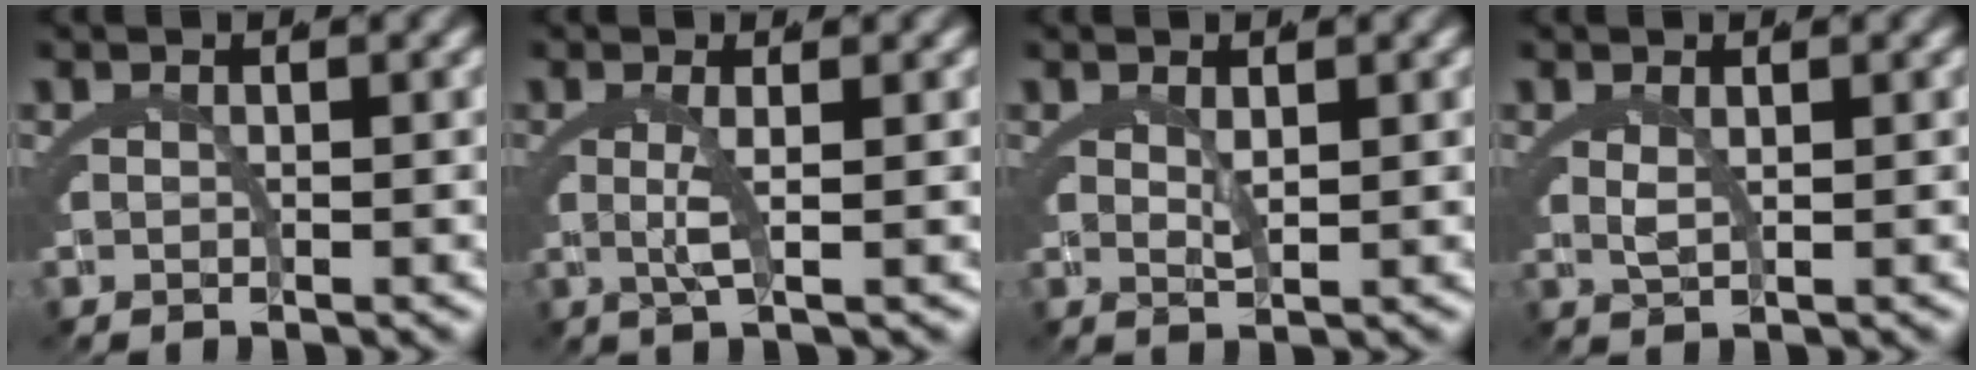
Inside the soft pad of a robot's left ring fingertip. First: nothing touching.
{"total": 2.6, "force": [0.5, -0.4, 2.5], "torque": [-0.051, -0.007, 0.012]}
{"total": 1.5, "force": [0.9, -0.5, 1.1], "torque": [-0.014, -0.011, 0.025]}
{"total": 1.4, "force": [0.7, -0.5, 1.1], "torque": [-0.022, -0.010, 0.023]}